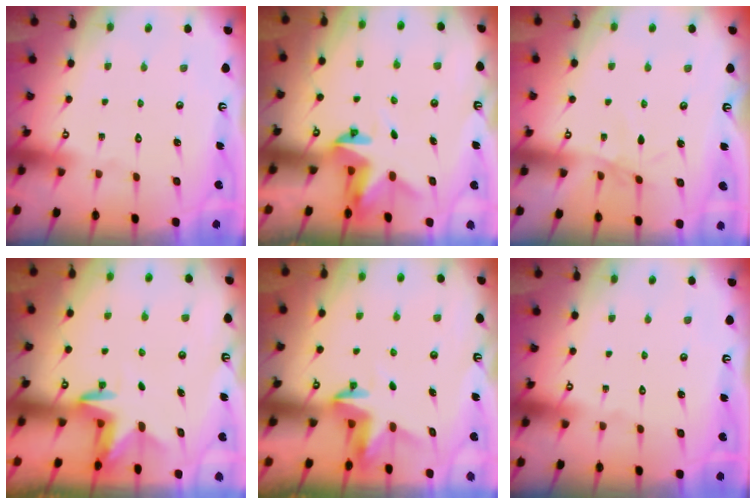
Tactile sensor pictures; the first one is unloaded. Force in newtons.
{"total": 3.9, "press": 3.9, "slide": 0.2}
{"total": 2.7, "press": 2.7, "slide": 0.5}
{"total": 2.7, "press": 2.7, "slide": 0.2}
{"total": 3.8, "press": 3.8, "slide": 0.3}
{"total": 0.0}